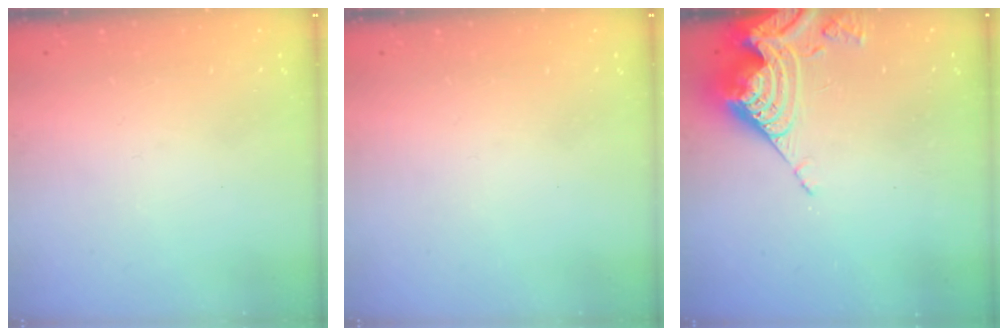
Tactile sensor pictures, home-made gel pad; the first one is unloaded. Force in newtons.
{"total": 0.0}
{"total": 12.4, "press": 12.3, "slide": 1.5}